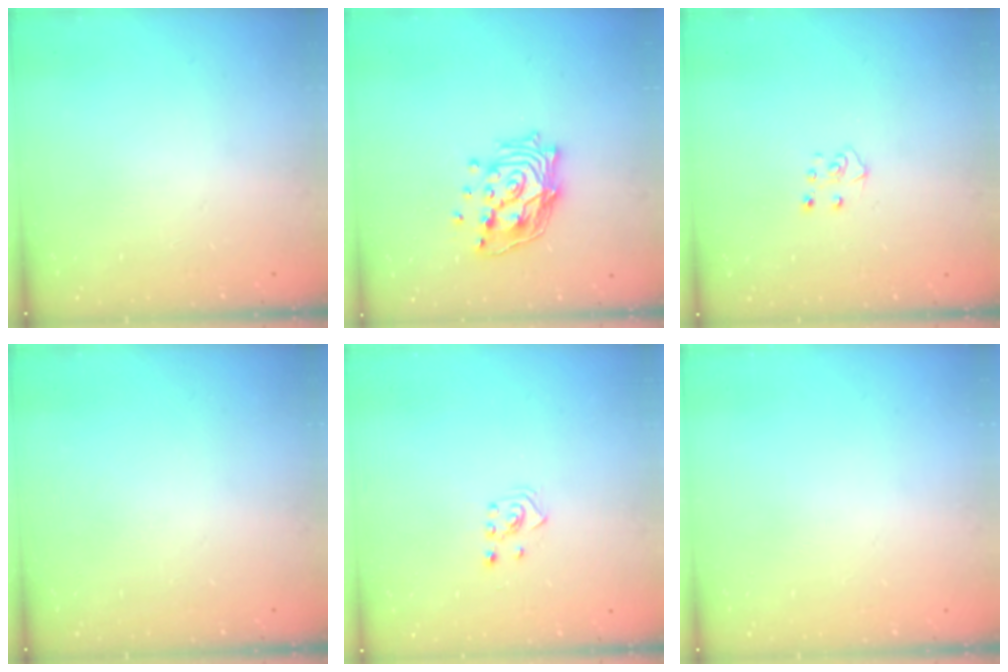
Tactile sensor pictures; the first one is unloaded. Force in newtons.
{"total": 14.8, "press": 14.6, "slide": 2.2}
{"total": 5.1, "press": 5.1, "slide": 0.4}
{"total": 0.0}
{"total": 2.3, "press": 2.2, "slide": 0.7}
{"total": 0.0}